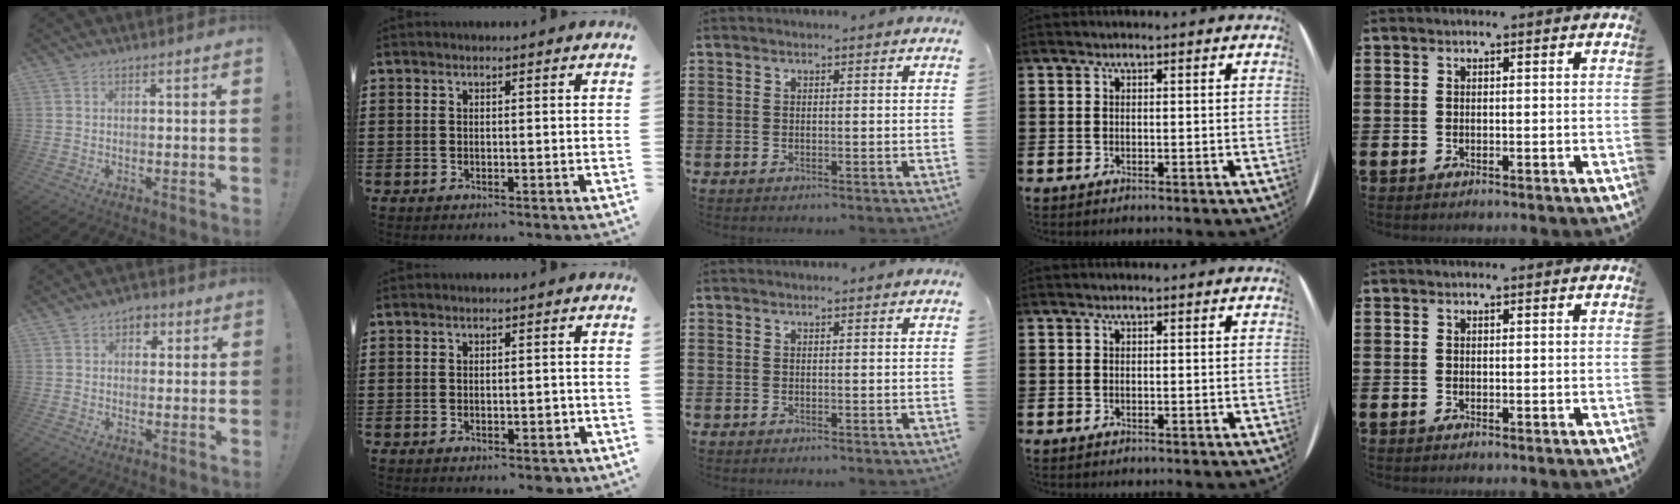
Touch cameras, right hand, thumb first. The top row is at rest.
{"thumb": {"total": 4.2, "force": [1.5, 3.6, 1.6], "torque": [-0.012, -0.001, 0.023]}, "index": {"total": 1.8, "force": [-0.6, 0.8, 1.6], "torque": [-0.028, 0.005, -0.011]}}